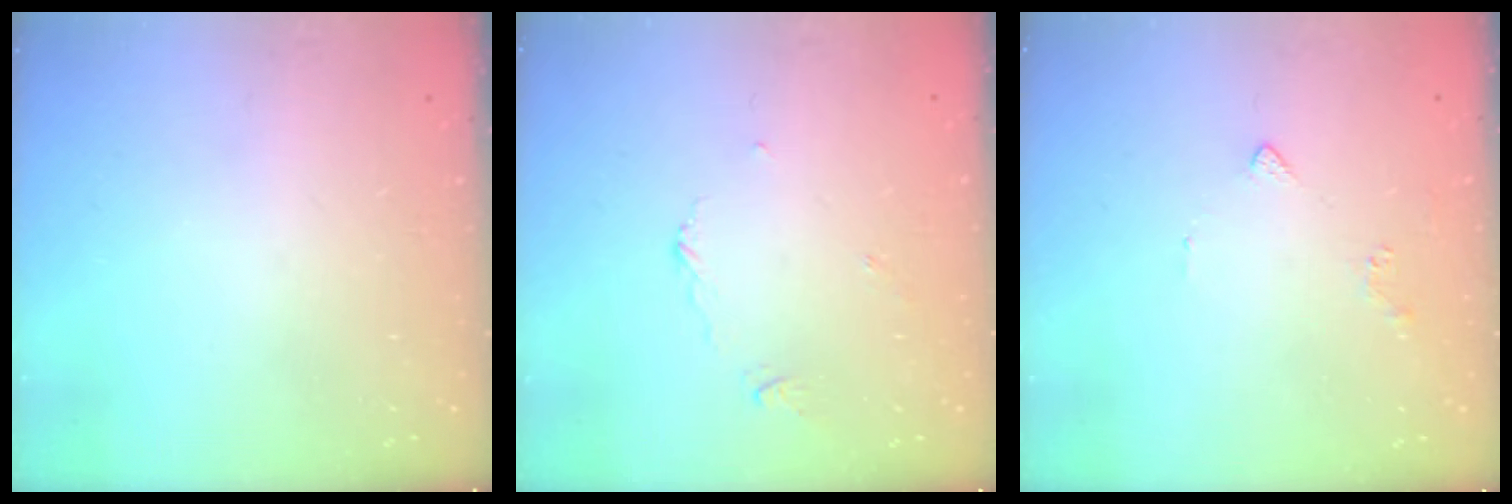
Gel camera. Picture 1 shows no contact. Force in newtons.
{"total": 3.6, "press": 3.6, "slide": 0.5}
{"total": 1.8, "press": 1.7, "slide": 0.6}